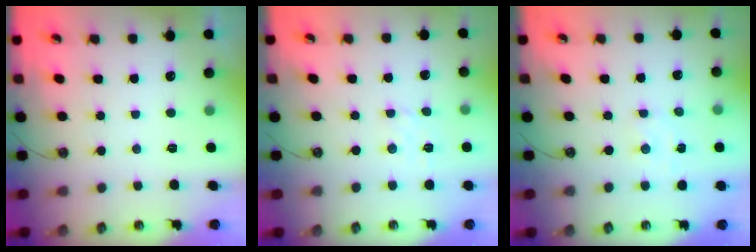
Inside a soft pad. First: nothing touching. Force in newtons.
{"total": 2.9, "press": 2.9, "slide": 0.3}
{"total": 2.0, "press": 1.9, "slide": 0.3}